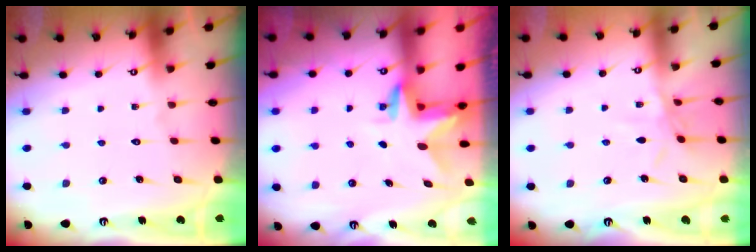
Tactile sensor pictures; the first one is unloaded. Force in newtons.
{"total": 2.9, "press": 2.9, "slide": 0.2}
{"total": 4.8, "press": 4.7, "slide": 0.6}